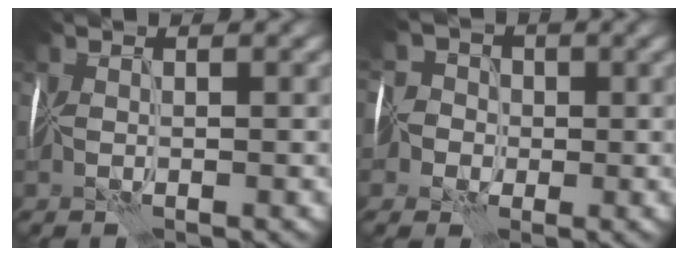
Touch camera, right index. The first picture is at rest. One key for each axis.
{"total": 5.3, "fx": -1.3, "fy": 4.8, "fz": 1.7, "tx": -0.017, "ty": 0.022, "tz": -0.059}